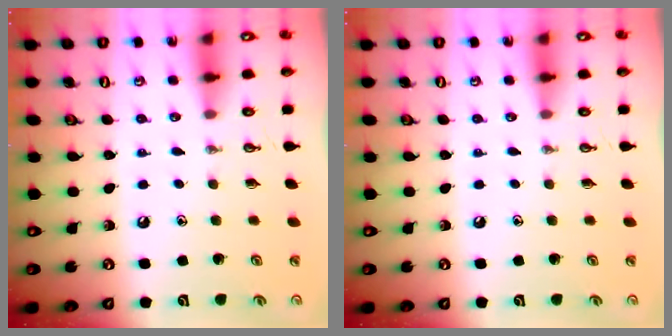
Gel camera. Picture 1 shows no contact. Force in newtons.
{"total": 0.0}